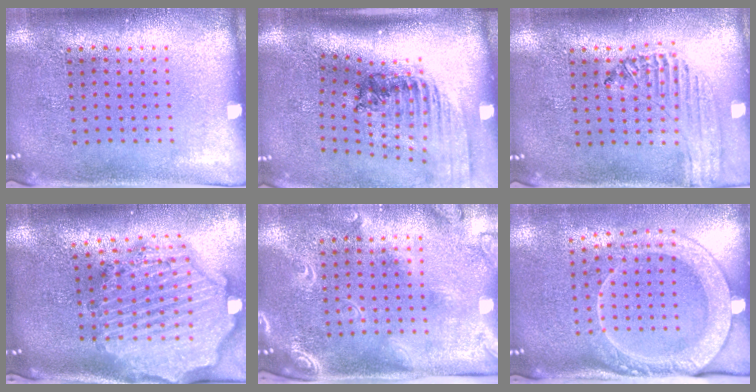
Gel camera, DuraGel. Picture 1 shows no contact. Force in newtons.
{"total": 1.8, "press": 1.4, "slide": 1.2}
{"total": 0.5, "press": 0.5, "slide": 0.2}
{"total": 3.8, "press": 3.1, "slide": 2.1}
{"total": 2.4, "press": 1.8, "slide": 1.6}
{"total": 2.5, "press": 1.9, "slide": 1.6}